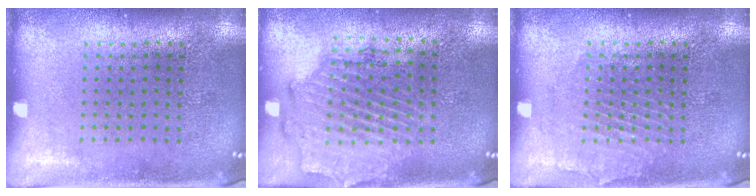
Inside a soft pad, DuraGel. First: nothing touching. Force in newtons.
{"total": 1.9, "press": 1.7, "slide": 0.9}
{"total": 1.2, "press": 1.2, "slide": 0.1}